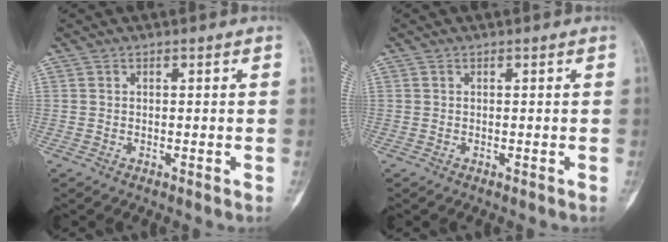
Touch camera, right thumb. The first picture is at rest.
{"total": 0.0}